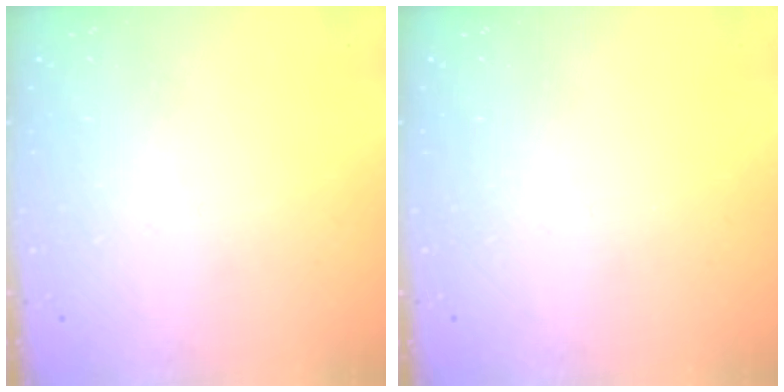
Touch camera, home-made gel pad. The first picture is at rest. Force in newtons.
{"total": 0.0}